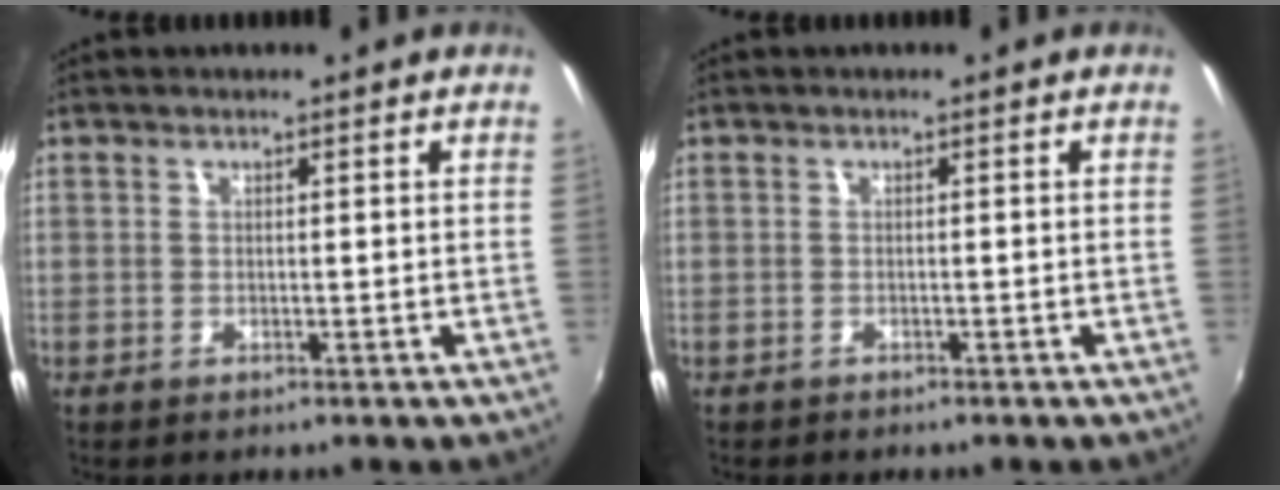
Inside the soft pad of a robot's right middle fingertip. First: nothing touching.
{"total": 0.9, "force": [-0.7, 0.4, 0.1], "torque": [-0.007, -0.002, -0.011]}